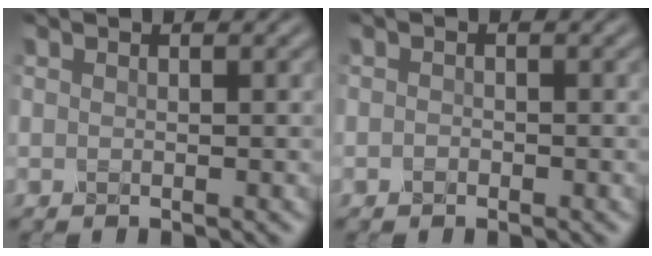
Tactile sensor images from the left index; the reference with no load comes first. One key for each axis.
{"total": 0.6, "fx": -0.3, "fy": 0.4, "fz": 0.2, "tx": -0.004, "ty": -0.002, "tz": -0.006}